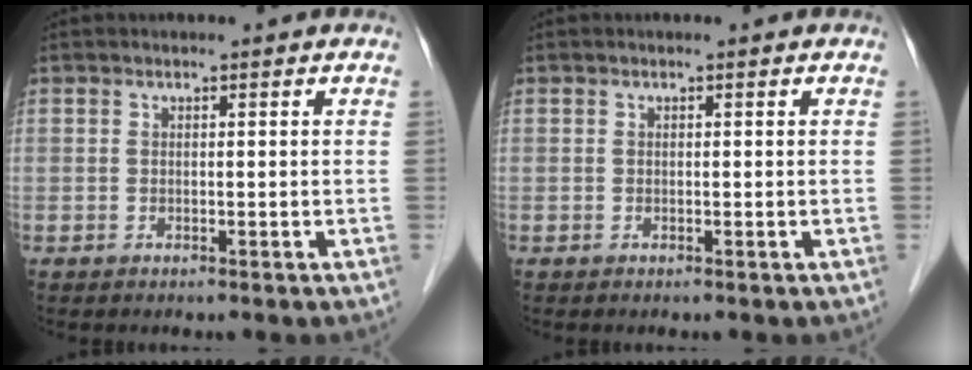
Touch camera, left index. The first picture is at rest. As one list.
[{"total": 0.0}]